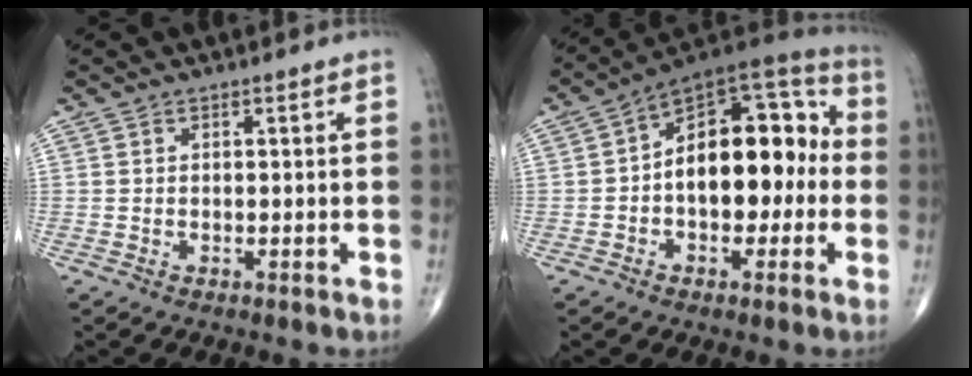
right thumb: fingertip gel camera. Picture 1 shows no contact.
{"total": 17.9, "force": [-0.7, 10.3, 14.6], "torque": [-0.180, 0.051, -0.021]}